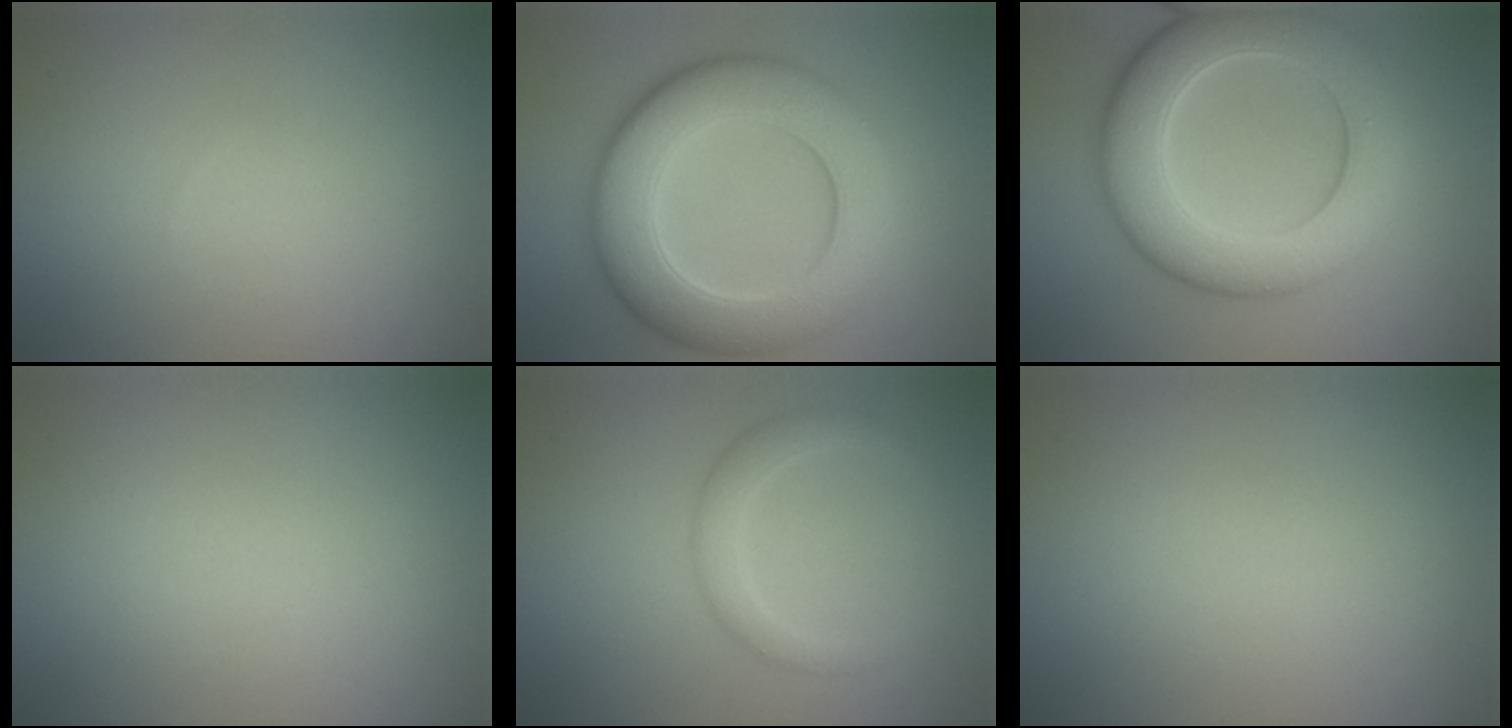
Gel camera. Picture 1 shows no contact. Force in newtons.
{"total": 9.8, "press": 9.8, "slide": 0.4}
{"total": 9.5, "press": 9.5, "slide": 0.2}
{"total": 0.0}
{"total": 2.0, "press": 2.0, "slide": 0.1}
{"total": 0.0}